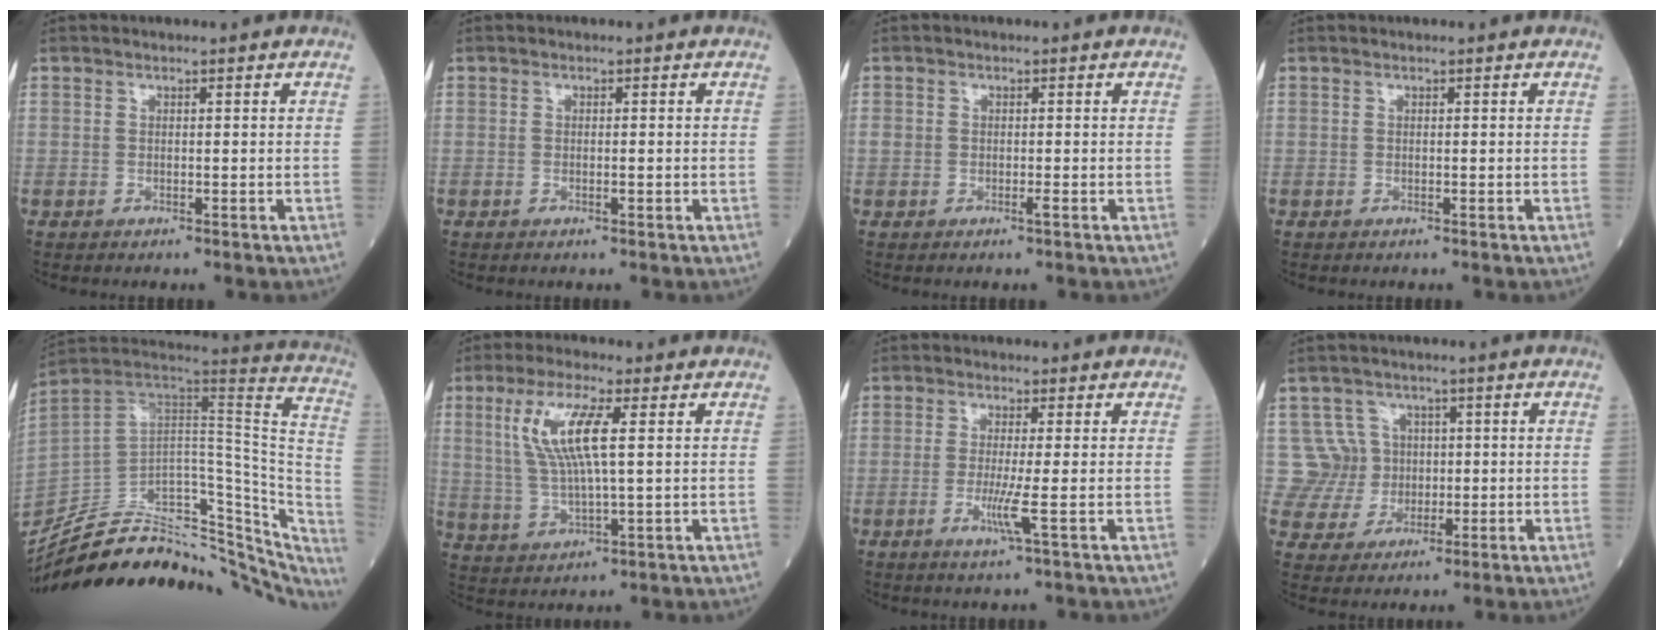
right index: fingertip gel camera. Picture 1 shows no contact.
{"total": 0.7, "force": [-0.1, 0.2, 0.7], "torque": [-0.012, -0.002, -0.001]}
{"total": 1.3, "force": [-0.3, 0.7, 1.0], "torque": [-0.019, 0.001, -0.004]}
{"total": 0.0}
{"total": 34.6, "force": [-27.6, 13.3, 16.0], "torque": [-0.219, 0.011, -0.368]}
{"total": 9.3, "force": [2.6, 1.3, 8.9], "torque": [-0.194, 0.007, 0.055]}
{"total": 3.6, "force": [-1.0, -0.7, 3.4], "torque": [-0.073, -0.010, -0.021]}
{"total": 6.9, "force": [1.3, 6.7, -0.4], "torque": [0.019, 0.022, 0.029]}